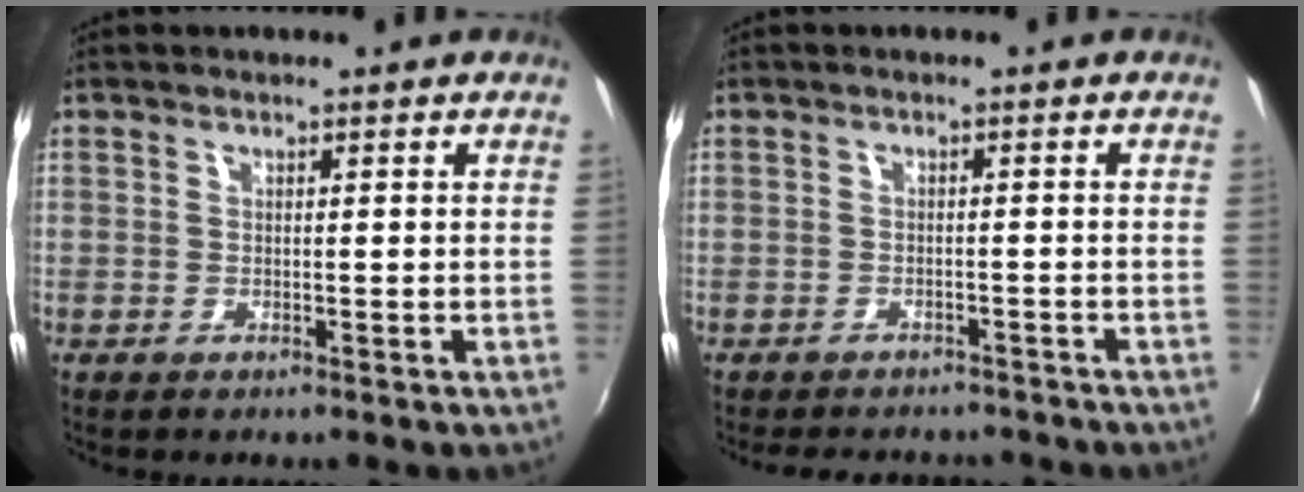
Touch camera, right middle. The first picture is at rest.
{"total": 8.1, "force": [-7.0, 3.0, 2.7], "torque": [-0.064, -0.006, -0.096]}